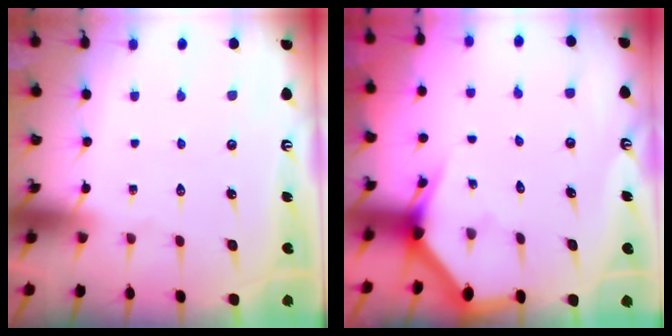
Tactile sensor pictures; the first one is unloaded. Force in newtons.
{"total": 2.8, "press": 2.8, "slide": 0.1}